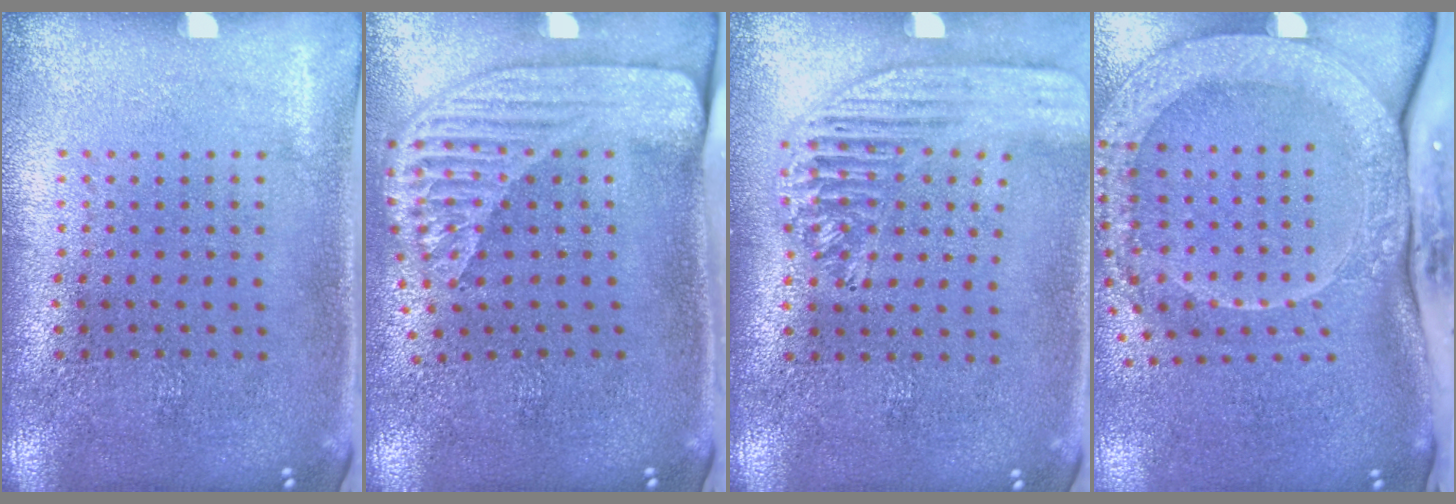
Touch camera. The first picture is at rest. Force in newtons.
{"total": 2.3, "press": 1.8, "slide": 1.5}
{"total": 1.6, "press": 1.4, "slide": 0.6}
{"total": 3.2, "press": 2.3, "slide": 2.3}